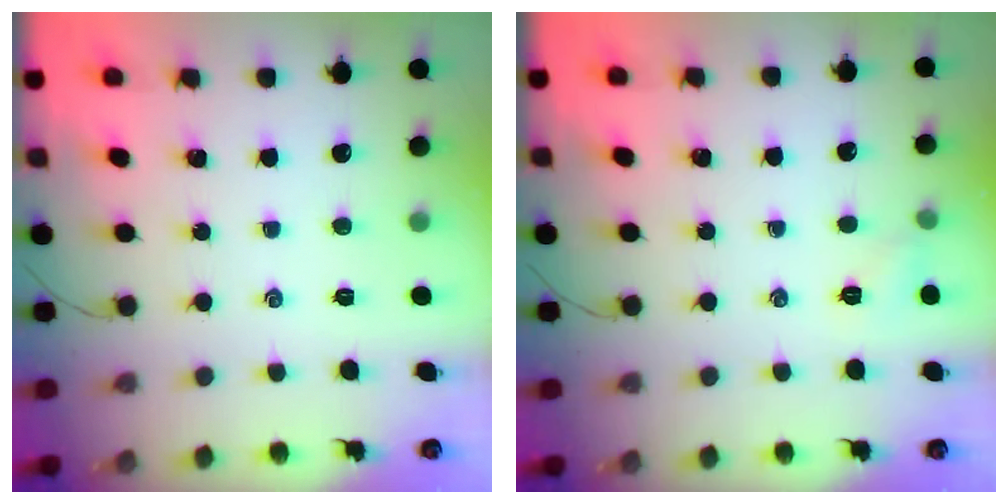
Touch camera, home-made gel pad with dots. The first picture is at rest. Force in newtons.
{"total": 4.8, "press": 4.5, "slide": 1.4}